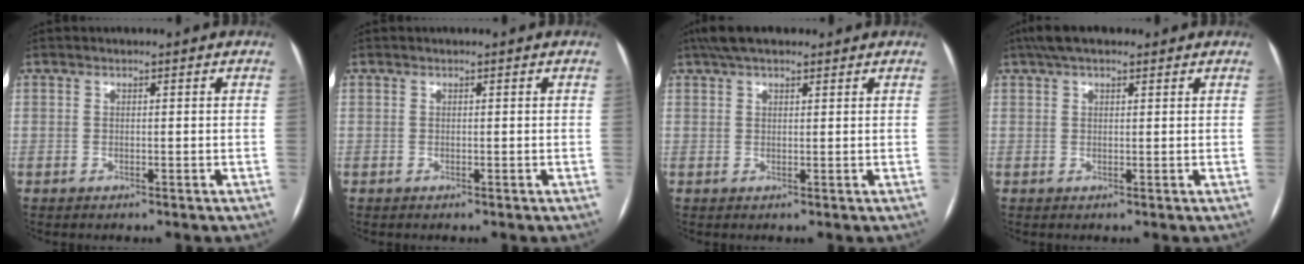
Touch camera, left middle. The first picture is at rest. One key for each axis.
{"total": 0.0}
{"total": 6.3, "fx": 4.8, "fy": 2.1, "fz": 3.5, "tx": -0.059, "ty": 0.039, "tz": 0.084}
{"total": 5.6, "fx": 4.1, "fy": 2.0, "fz": 3.3, "tx": -0.058, "ty": 0.038, "tz": 0.070}